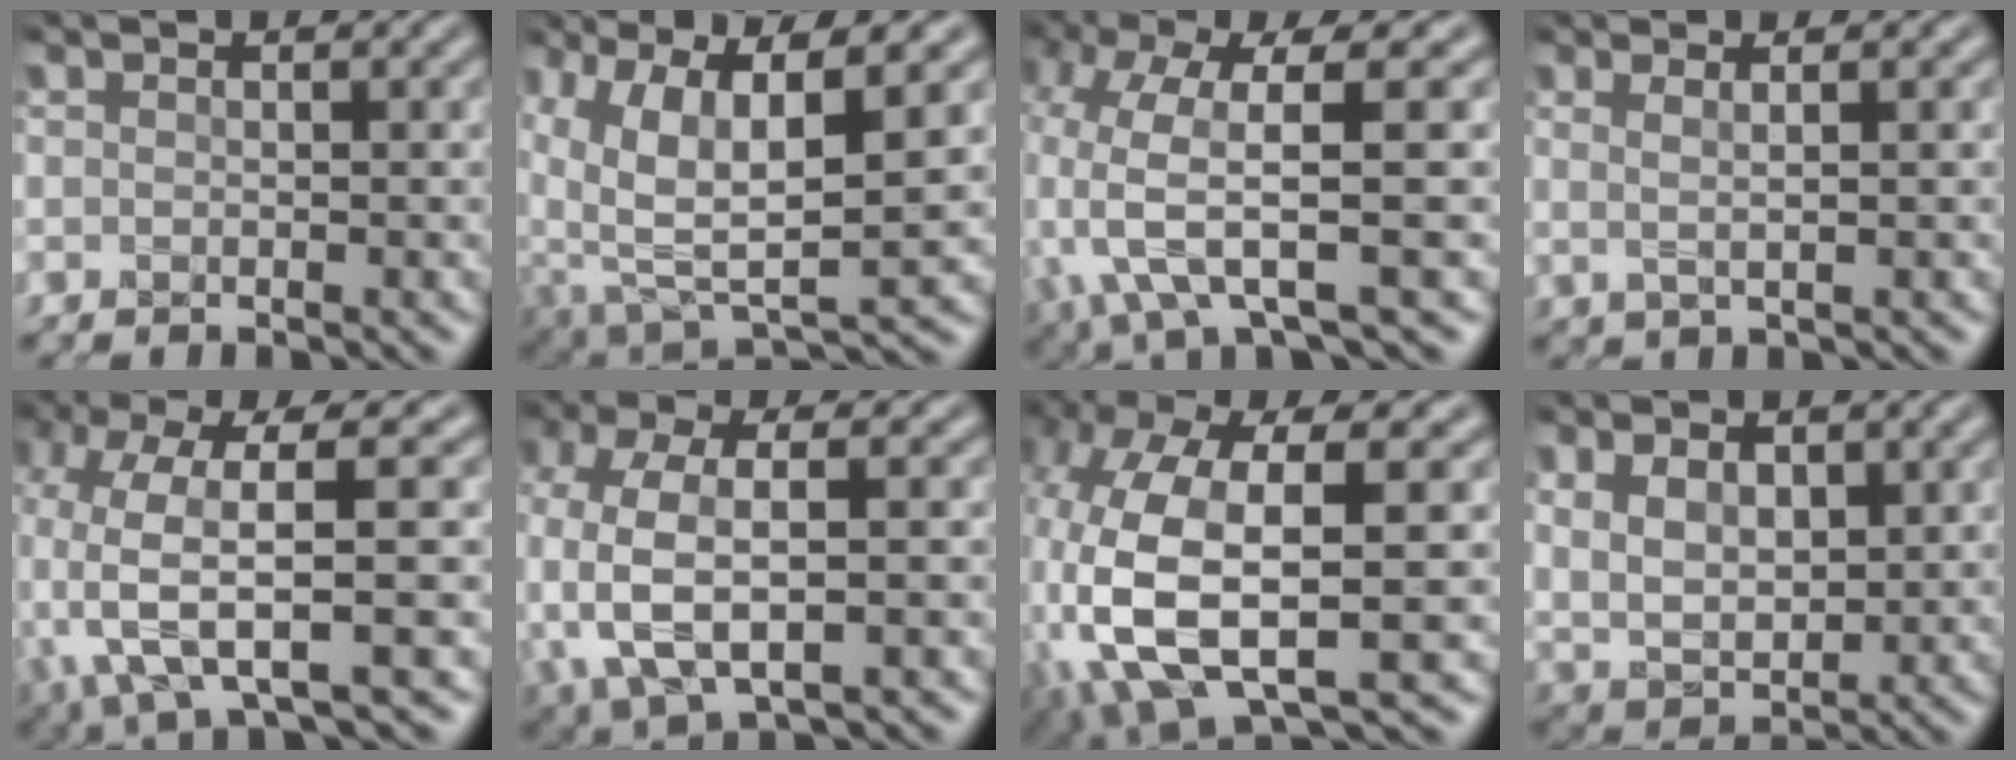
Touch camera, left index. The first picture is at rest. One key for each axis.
{"total": 9.5, "fx": 2.4, "fy": 3.9, "fz": 8.3, "tx": -0.169, "ty": -0.011, "tz": 0.051}
{"total": 8.4, "fx": -0.3, "fy": 3.2, "fz": 7.8, "tx": -0.173, "ty": -0.016, "tz": 0.000}
{"total": 1.8, "fx": 0.8, "fy": 0.5, "fz": 1.6, "tx": -0.028, "ty": 0.004, "tz": 0.005}
{"total": 8.6, "fx": -0.3, "fy": 3.4, "fz": 7.9, "tx": -0.166, "ty": -0.012, "tz": 0.001}
{"total": 7.9, "fx": -1.3, "fy": 4.2, "fz": 6.6, "tx": -0.149, "ty": 0.000, "tz": -0.028}
{"total": 12.3, "fx": -0.9, "fy": 5.8, "fz": 10.7, "tx": -0.250, "ty": -0.019, "tz": -0.007}
{"total": 5.1, "fx": 1.8, "fy": 3.2, "fz": 3.5, "tx": -0.072, "ty": -0.002, "tz": 0.036}